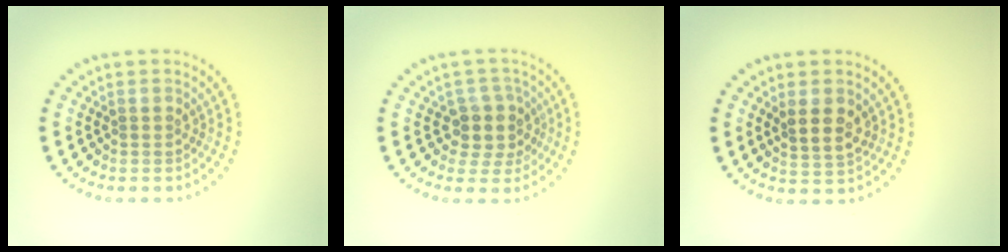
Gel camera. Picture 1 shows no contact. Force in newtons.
{"total": 2.9, "press": 2.4, "slide": 1.7}
{"total": 2.7, "press": 2.5, "slide": 1.0}